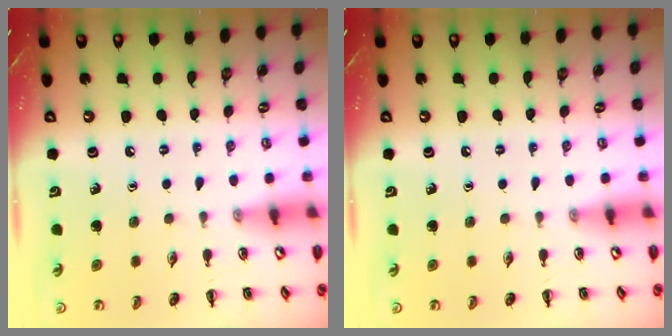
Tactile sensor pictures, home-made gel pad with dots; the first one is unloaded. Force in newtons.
{"total": 0.0}